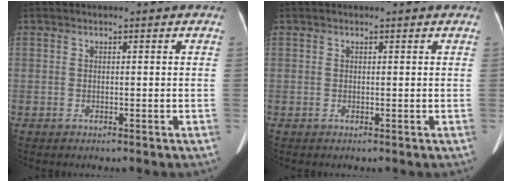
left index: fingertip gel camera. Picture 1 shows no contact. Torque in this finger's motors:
{"motor_torque": [0.08, 0.04, -0.11, 0.00]}